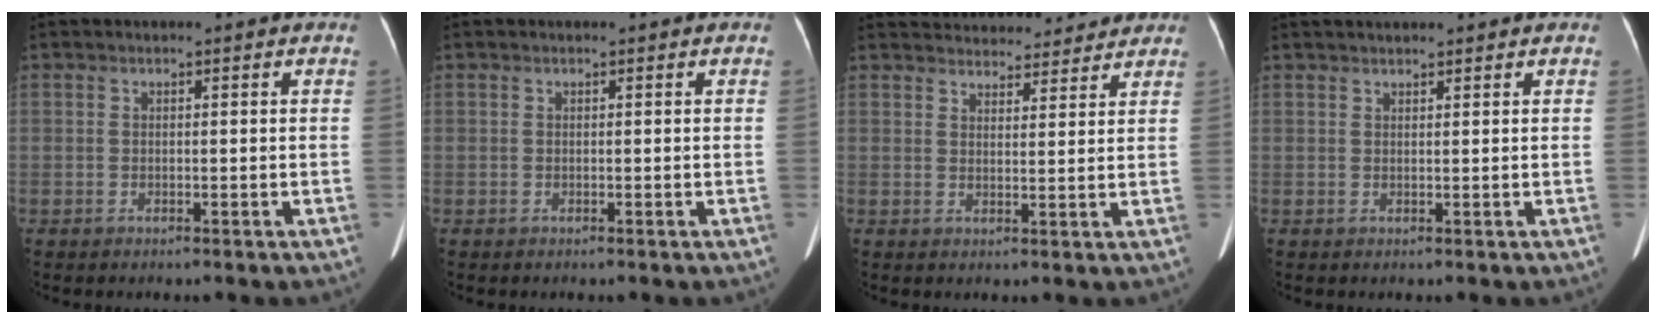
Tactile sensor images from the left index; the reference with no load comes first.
{"total": 0.0}
{"total": 13.8, "force": [13.2, 3.0, 2.7], "torque": [-0.026, 0.016, 0.171]}
{"total": 4.1, "force": [3.7, 0.3, 1.7], "torque": [-0.018, 0.020, 0.051]}